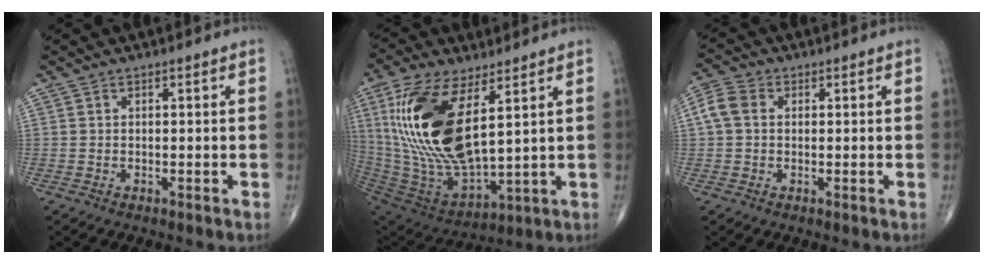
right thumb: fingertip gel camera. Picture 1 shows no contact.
{"total": 23.6, "force": [6.9, 10.4, 20.0], "torque": [-0.412, -0.032, 0.140]}
{"total": 4.9, "force": [0.7, 3.8, 3.1], "torque": [-0.072, 0.017, 0.008]}